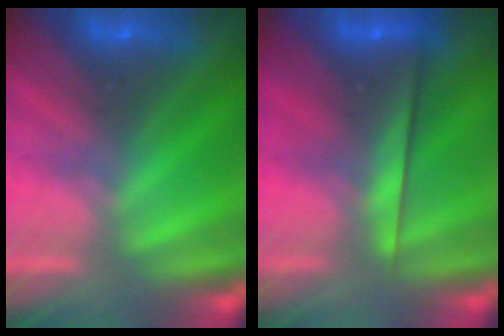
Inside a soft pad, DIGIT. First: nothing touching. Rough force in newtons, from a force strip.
{"total": 2.2}